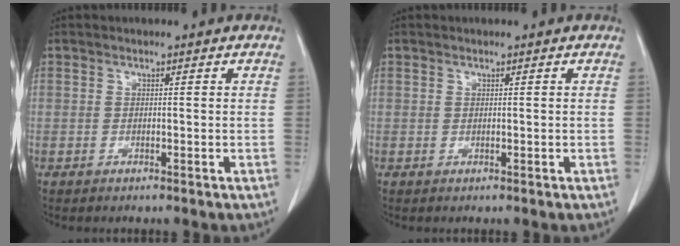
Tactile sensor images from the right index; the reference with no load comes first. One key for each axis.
{"total": 0.0}